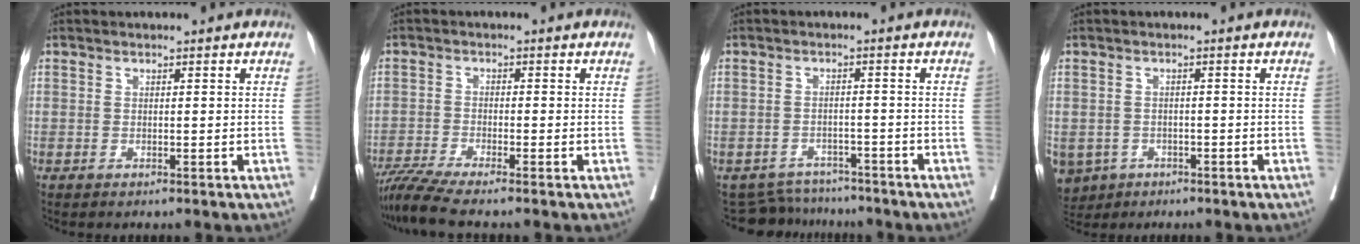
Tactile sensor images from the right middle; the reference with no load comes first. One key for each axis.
{"total": 5.7, "fx": -4.8, "fy": -1.0, "fz": 2.9, "tx": -0.051, "ty": -0.018, "tz": -0.090}
{"total": 6.1, "fx": -5.8, "fy": 1.7, "fz": -1.0, "tx": 0.020, "ty": 0.012, "tz": -0.083}
{"total": 7.3, "fx": -3.8, "fy": 5.9, "fz": 2.0, "tx": -0.054, "ty": 0.001, "tz": -0.055}